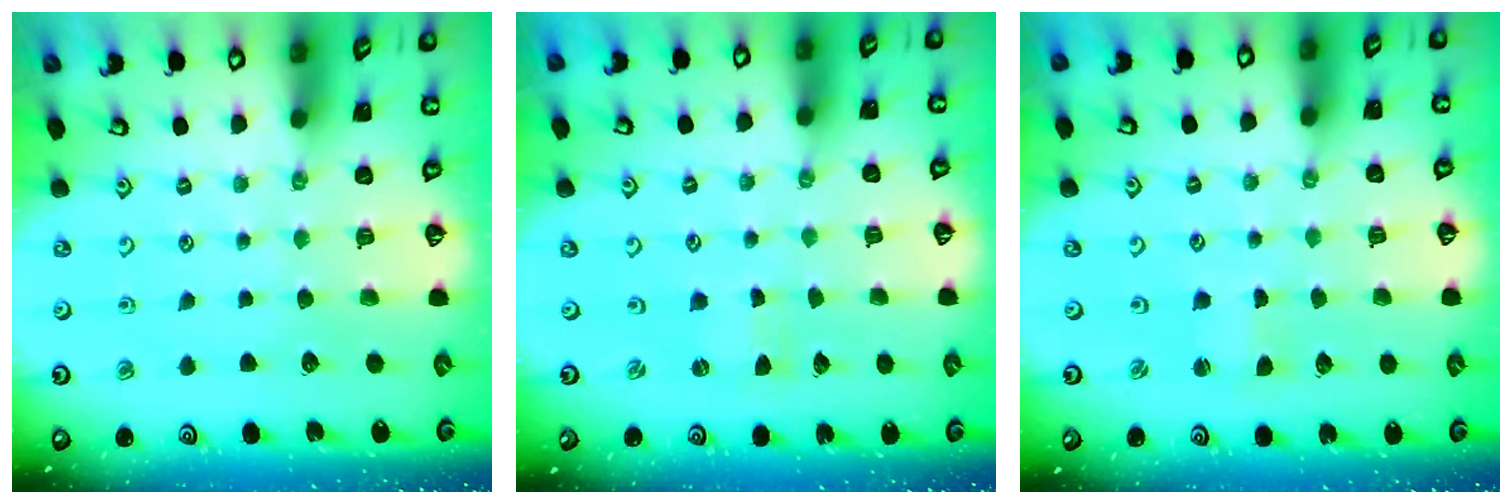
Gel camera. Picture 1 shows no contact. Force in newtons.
{"total": 0.0}
{"total": 1.1, "press": 1.0, "slide": 0.3}